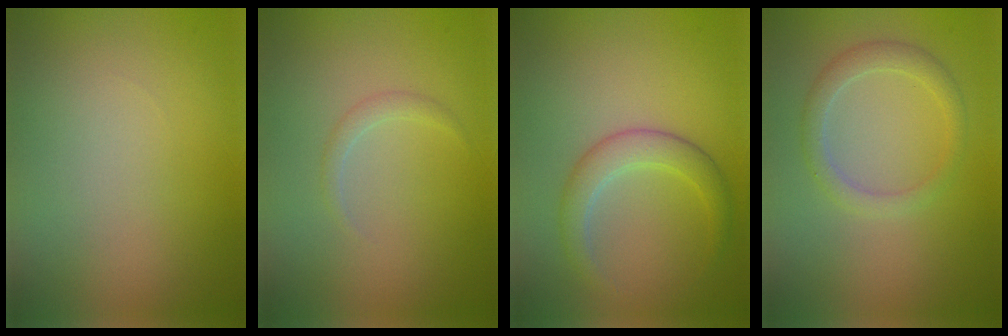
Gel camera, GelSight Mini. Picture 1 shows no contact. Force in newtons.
{"total": 0.9, "press": 0.9, "slide": 0.0}
{"total": 2.8, "press": 2.8, "slide": 0.2}
{"total": 2.1, "press": 2.1, "slide": 0.2}